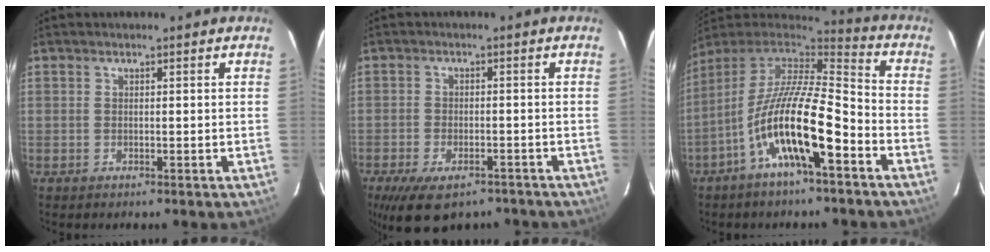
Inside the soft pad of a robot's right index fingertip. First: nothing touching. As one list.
[{"total": 11.8, "force": [-8.2, 5.5, 6.5], "torque": [-0.138, -0.020, -0.125]}, {"total": 17.3, "force": [-8.0, 4.1, 14.7], "torque": [-0.268, -0.020, -0.153]}]